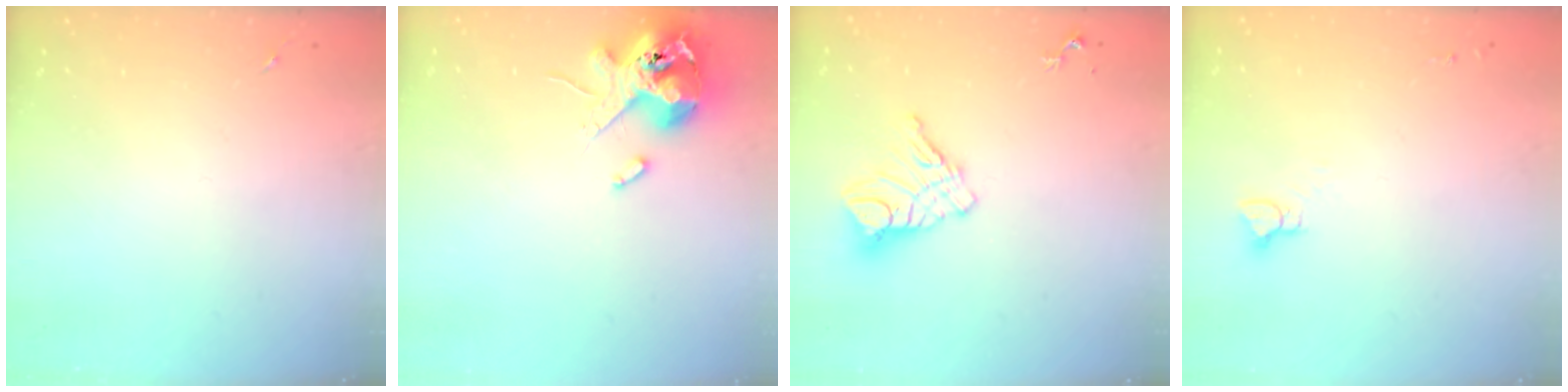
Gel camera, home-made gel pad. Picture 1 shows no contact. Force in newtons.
{"total": 13.1, "press": 12.9, "slide": 2.2}
{"total": 11.5, "press": 11.4, "slide": 0.8}
{"total": 3.2, "press": 3.2, "slide": 0.2}